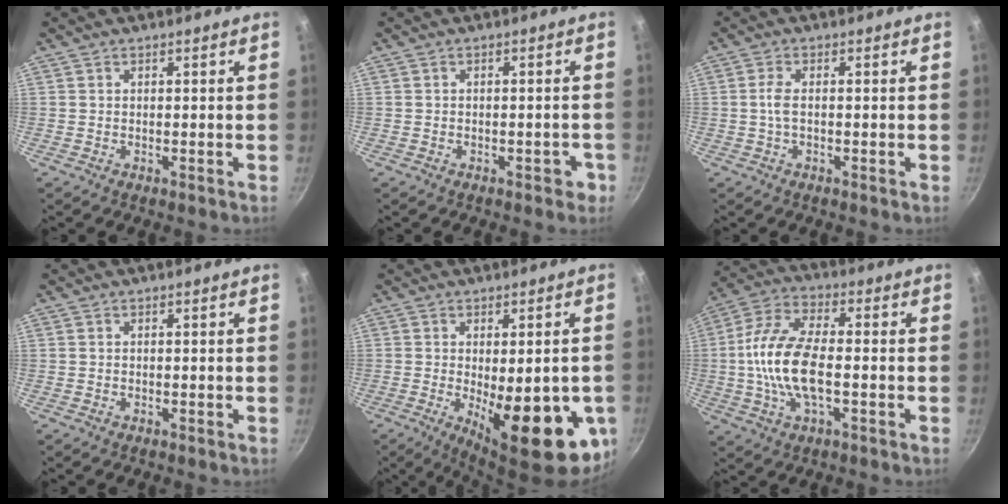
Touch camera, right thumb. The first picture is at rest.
{"total": 2.5, "force": [-1.3, 1.6, 1.5], "torque": [0.000, 0.023, -0.006]}
{"total": 2.5, "force": [-0.4, 0.9, 2.3], "torque": [-0.059, 0.006, -0.011]}
{"total": 0.0}
{"total": 19.9, "force": [-4.9, 7.2, 17.9], "torque": [-0.208, -0.017, -0.048]}
{"total": 14.4, "force": [-1.6, 6.6, 12.7], "torque": [-0.248, 0.027, -0.047]}